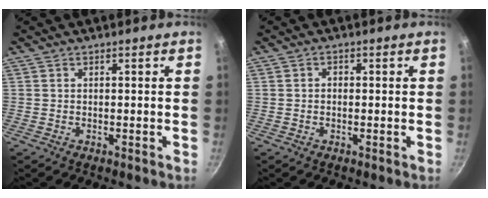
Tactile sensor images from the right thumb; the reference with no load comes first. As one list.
[{"total": 1.3, "force": [0.0, 1.1, 0.8], "torque": [-0.012, 0.006, -0.002]}]